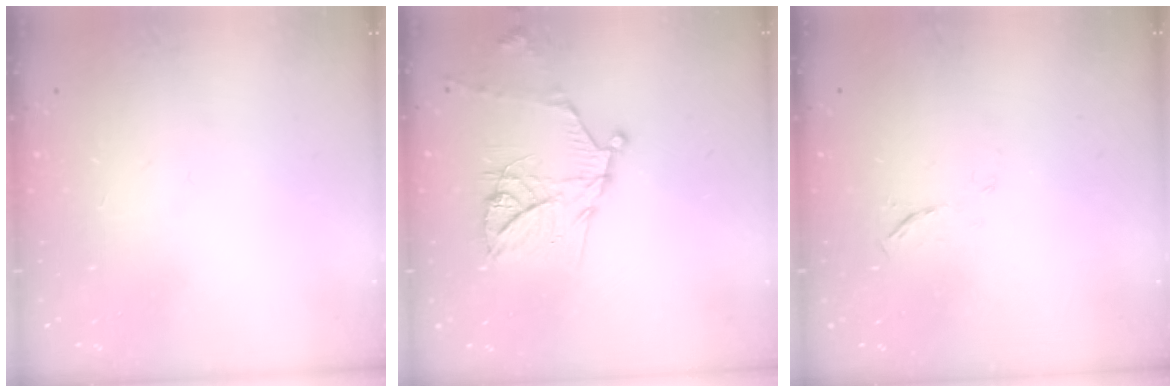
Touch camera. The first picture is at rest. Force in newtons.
{"total": 16.1, "press": 16.1, "slide": 1.3}
{"total": 4.0, "press": 4.0, "slide": 0.6}